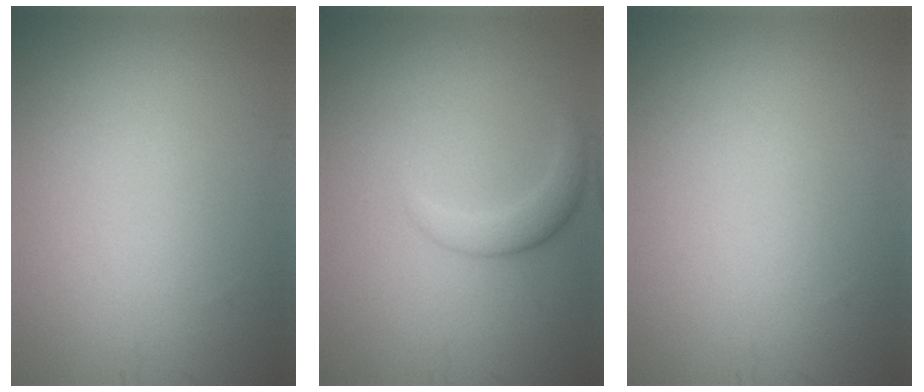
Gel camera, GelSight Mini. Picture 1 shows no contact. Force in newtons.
{"total": 1.8, "press": 1.8, "slide": 0.1}
{"total": 0.0}